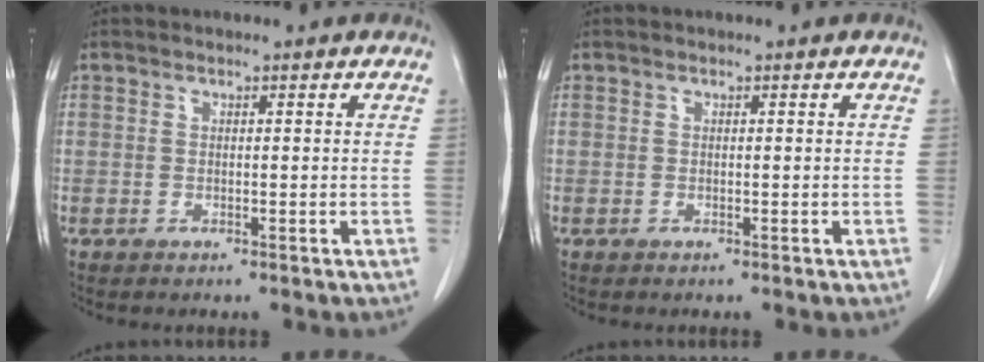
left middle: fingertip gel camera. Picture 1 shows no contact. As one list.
[{"total": 0.0}]